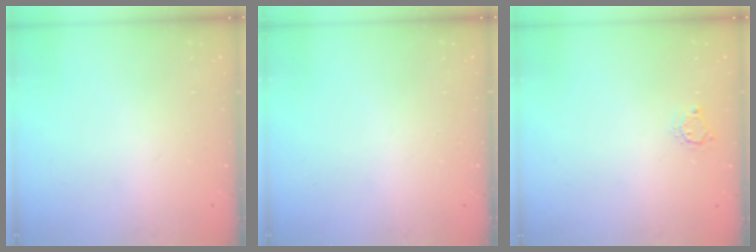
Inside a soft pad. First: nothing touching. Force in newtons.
{"total": 0.0}
{"total": 3.7, "press": 3.7, "slide": 0.4}